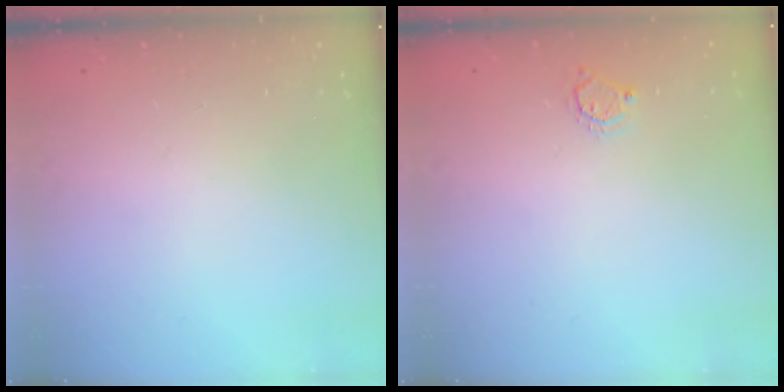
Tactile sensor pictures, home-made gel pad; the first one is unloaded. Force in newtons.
{"total": 3.7, "press": 3.7, "slide": 0.4}